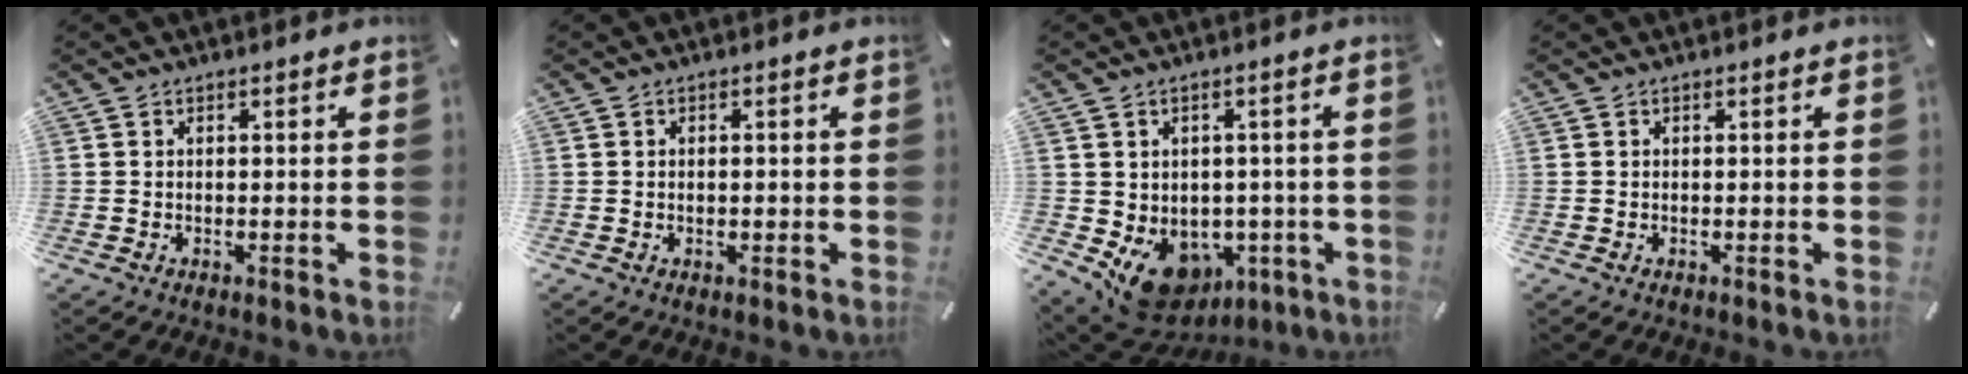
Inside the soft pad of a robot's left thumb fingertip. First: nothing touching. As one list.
[{"total": 0.8, "force": [-0.1, 0.4, 0.7], "torque": [-0.014, 0.000, -0.002]}, {"total": 10.2, "force": [-4.1, 8.2, 4.6], "torque": [-0.074, 0.003, -0.064]}, {"total": 0.0}]